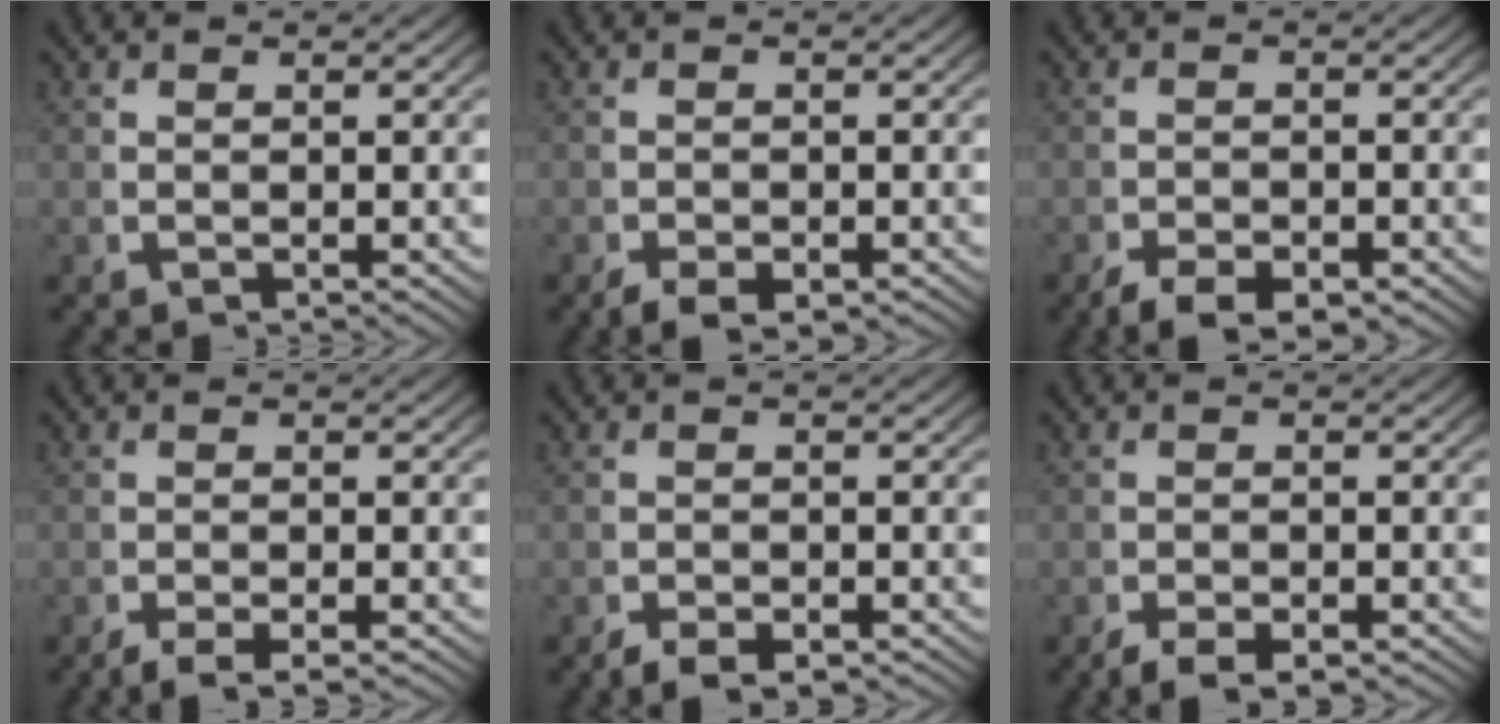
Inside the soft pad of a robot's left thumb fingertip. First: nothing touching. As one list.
[{"total": 2.6, "force": [-1.7, 1.3, 1.5], "torque": [-0.022, -0.016, -0.025]}, {"total": 3.5, "force": [-2.6, 1.6, 1.7], "torque": [-0.022, -0.017, -0.040]}, {"total": 2.6, "force": [-2.1, 0.8, 1.3], "torque": [-0.020, -0.009, -0.034]}, {"total": 2.4, "force": [-2.0, 0.9, 1.0], "torque": [-0.011, -0.010, -0.034]}, {"total": 2.7, "force": [-2.2, 1.0, 1.2], "torque": [-0.015, -0.011, -0.037]}]